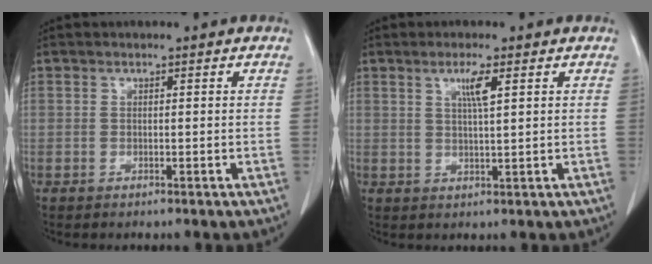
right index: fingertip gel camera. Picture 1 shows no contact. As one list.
[{"total": 3.3, "force": [1.4, -0.1, 3.0], "torque": [-0.055, -0.004, 0.025]}]